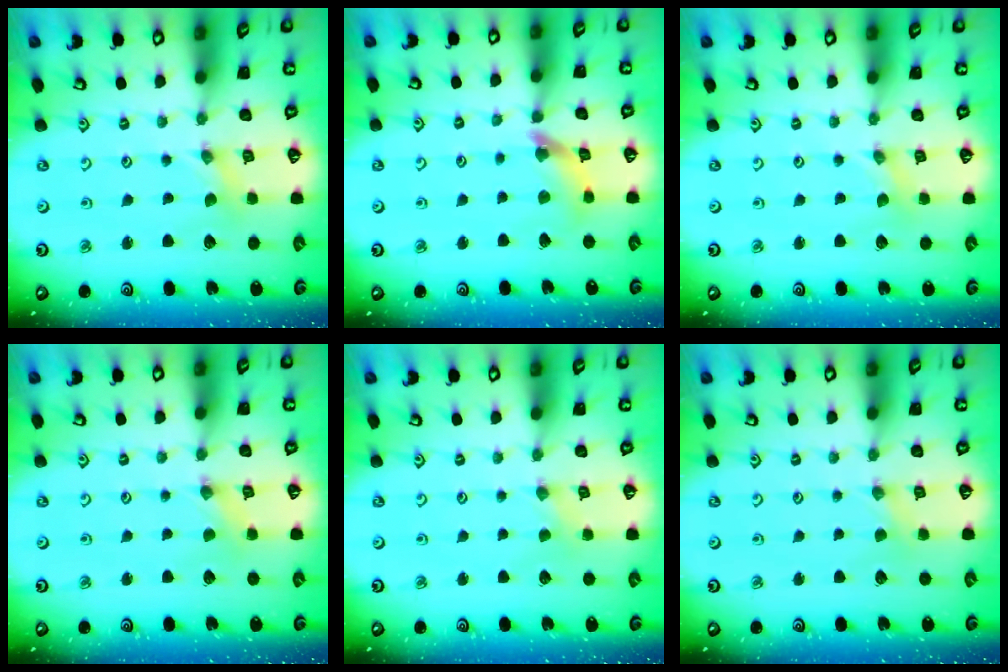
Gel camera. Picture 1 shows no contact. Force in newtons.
{"total": 8.5, "press": 8.5, "slide": 0.9}
{"total": 0.0}
{"total": 0.0}
{"total": 1.0, "press": 0.9, "slide": 0.2}
{"total": 1.5, "press": 1.4, "slide": 0.2}